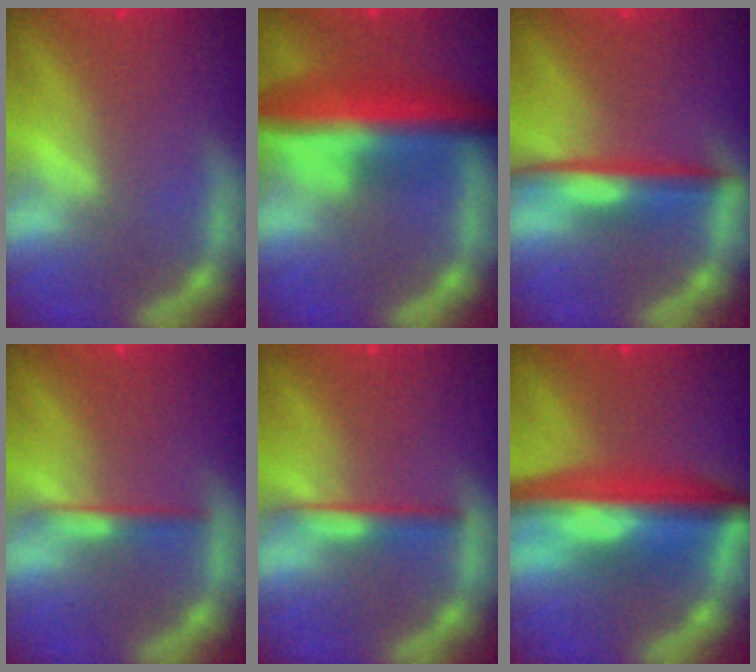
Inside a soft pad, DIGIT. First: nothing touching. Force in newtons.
{"total": 10.0}
{"total": 4.5}
{"total": 2.0}
{"total": 2.4}
{"total": 10.0}